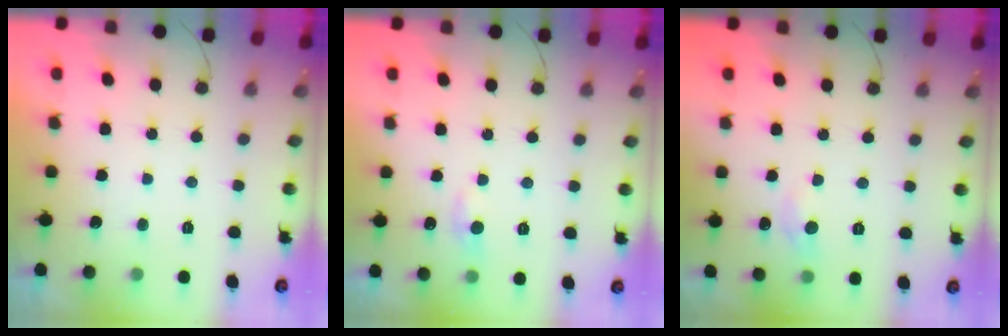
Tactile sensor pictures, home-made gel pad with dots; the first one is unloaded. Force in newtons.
{"total": 5.3, "press": 5.2, "slide": 0.7}
{"total": 5.6, "press": 5.6, "slide": 0.8}